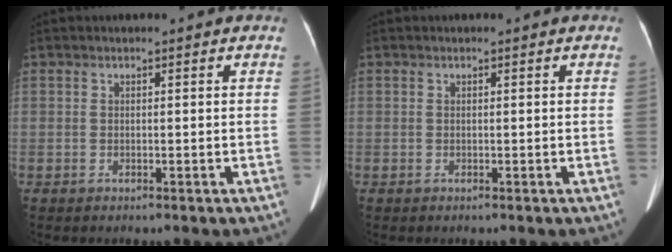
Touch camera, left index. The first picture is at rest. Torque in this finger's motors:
{"motor_torque": [0.00, 0.00, 0.00, 0.00]}